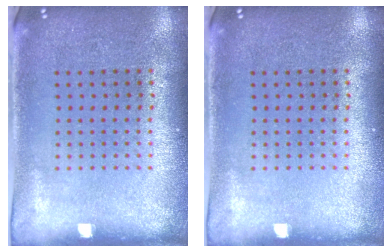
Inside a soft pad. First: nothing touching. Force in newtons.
{"total": 0.0}